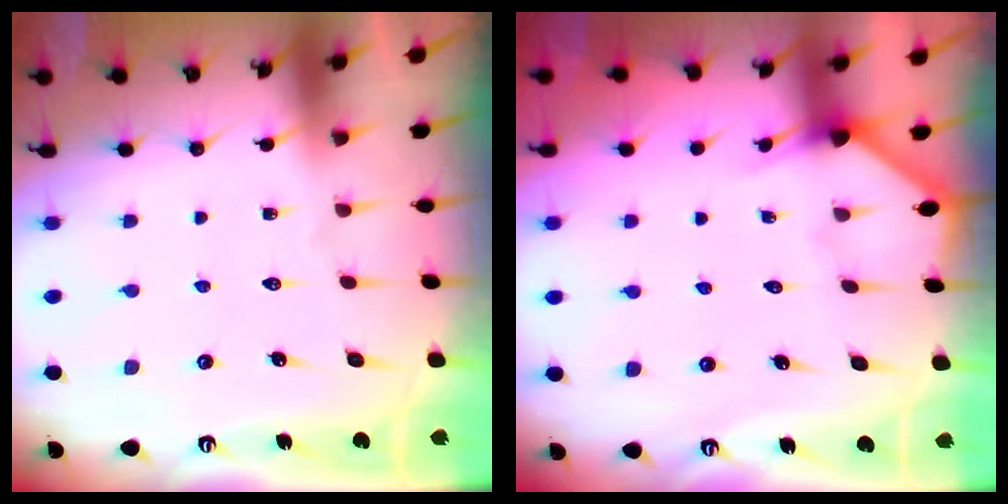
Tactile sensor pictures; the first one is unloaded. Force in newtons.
{"total": 3.5, "press": 3.5, "slide": 0.2}